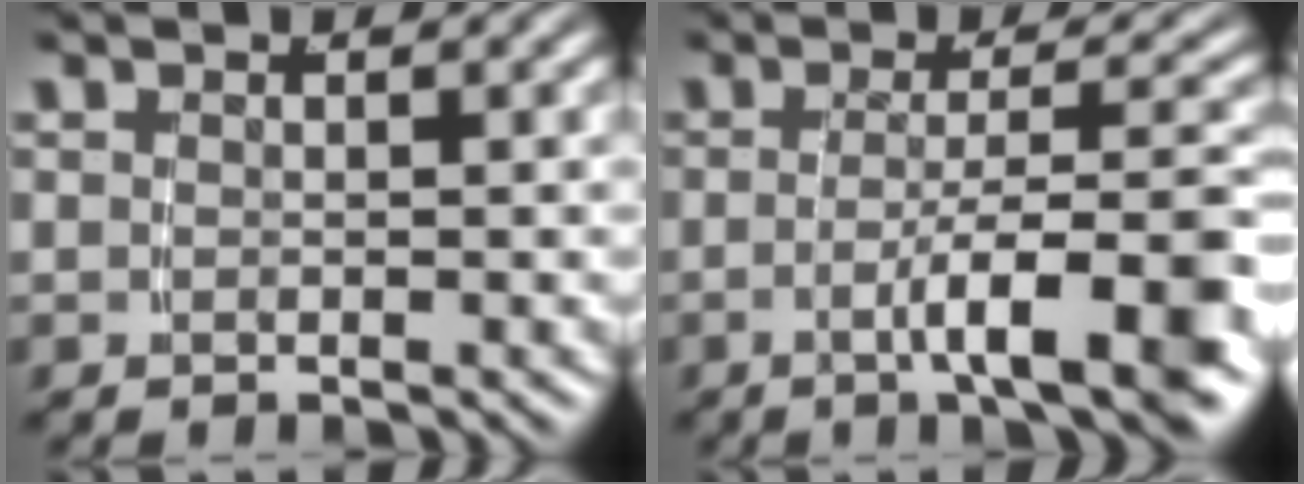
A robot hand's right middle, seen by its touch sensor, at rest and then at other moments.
{"total": 7.4, "force": [-3.0, 0.9, 6.6], "torque": [-0.096, -0.007, -0.045]}